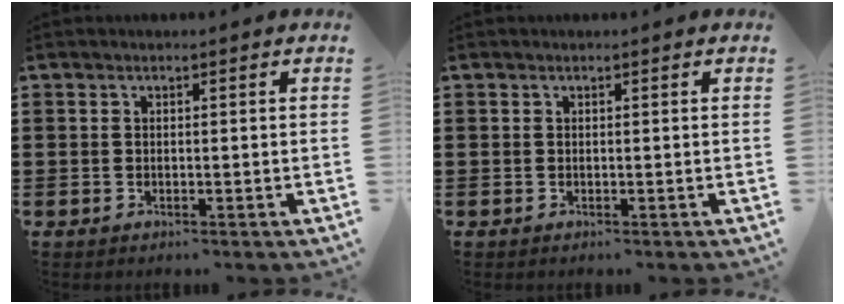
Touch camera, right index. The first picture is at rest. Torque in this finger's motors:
{"motor_torque": [0.01, 0.01, 0.00, 0.00]}